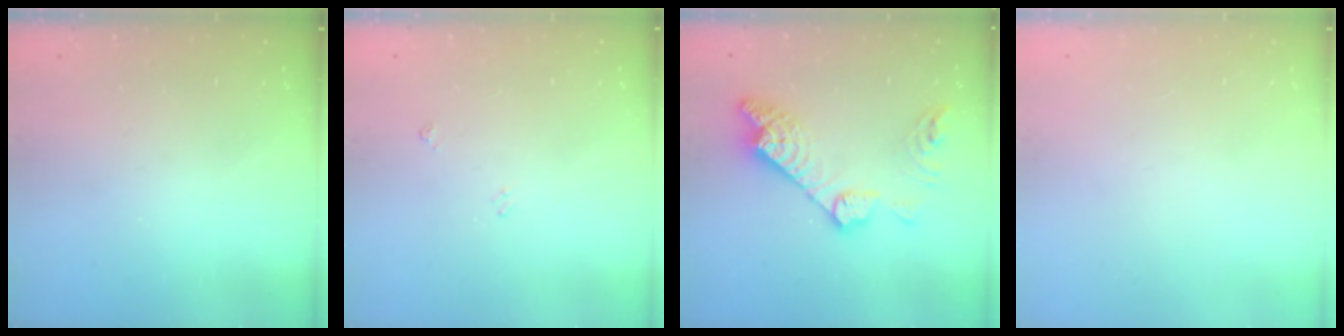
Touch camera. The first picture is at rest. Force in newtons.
{"total": 3.5, "press": 3.4, "slide": 0.5}
{"total": 15.6, "press": 15.5, "slide": 1.2}
{"total": 0.0}